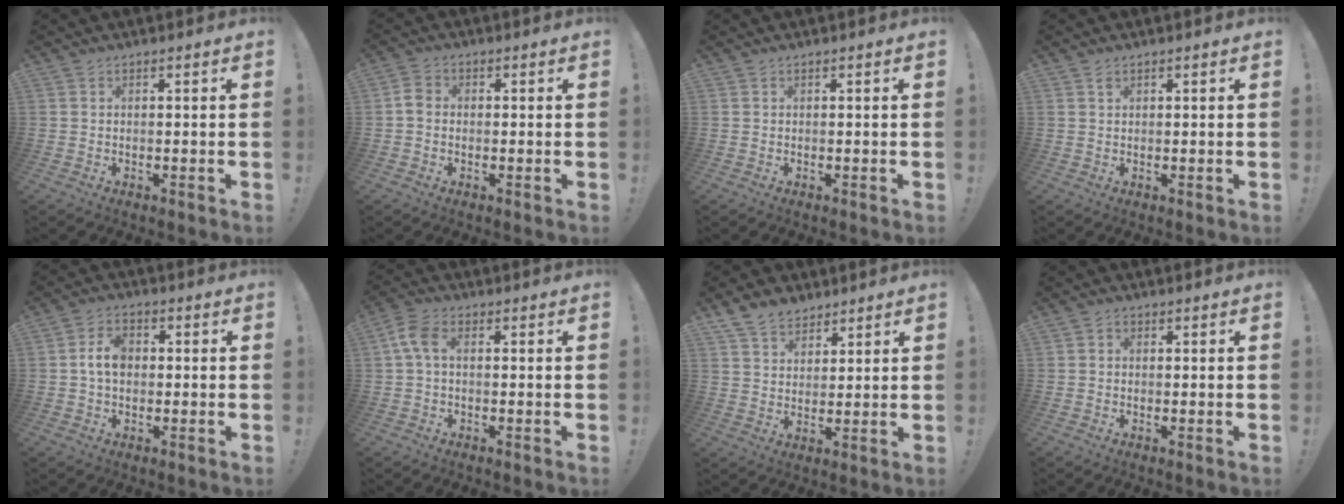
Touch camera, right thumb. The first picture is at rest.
{"total": 3.5, "force": [-0.3, 2.7, 2.2], "torque": [-0.044, 0.016, -0.001]}
{"total": 0.0}
{"total": 1.0, "force": [0.6, 0.6, 0.4], "torque": [-0.009, 0.001, 0.013]}
{"total": 6.5, "force": [0.2, 4.4, 4.7], "torque": [-0.081, 0.009, 0.002]}
{"total": 5.7, "force": [0.8, 3.1, 4.7], "torque": [-0.104, 0.010, 0.016]}
{"total": 7.9, "force": [6.0, 4.7, 1.9], "torque": [-0.037, -0.034, 0.118]}
{"total": 0.6, "force": [-0.2, 0.6, 0.1], "torque": [-0.004, 0.004, -0.004]}